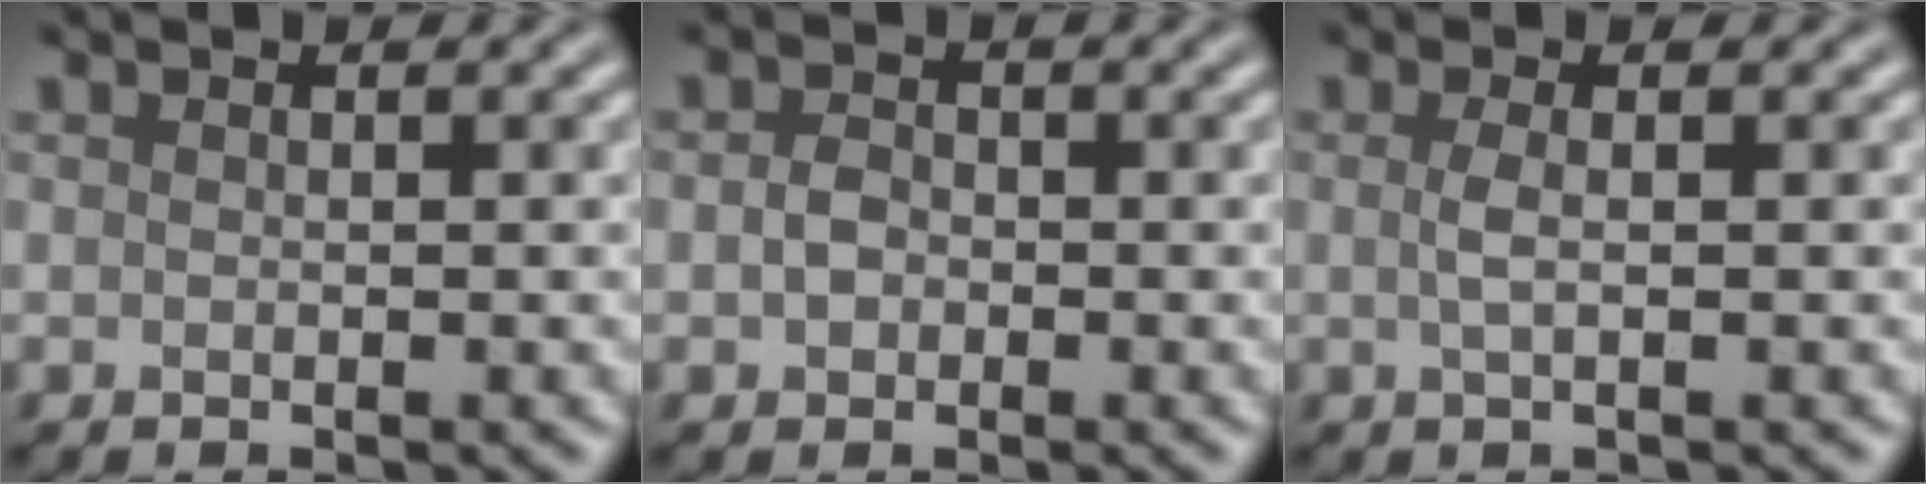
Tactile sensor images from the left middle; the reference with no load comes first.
{"total": 1.6, "force": [-0.3, 1.3, 0.9], "torque": [-0.023, 0.000, -0.010]}
{"total": 1.4, "force": [0.0, 0.4, 1.4], "torque": [-0.032, 0.003, -0.002]}